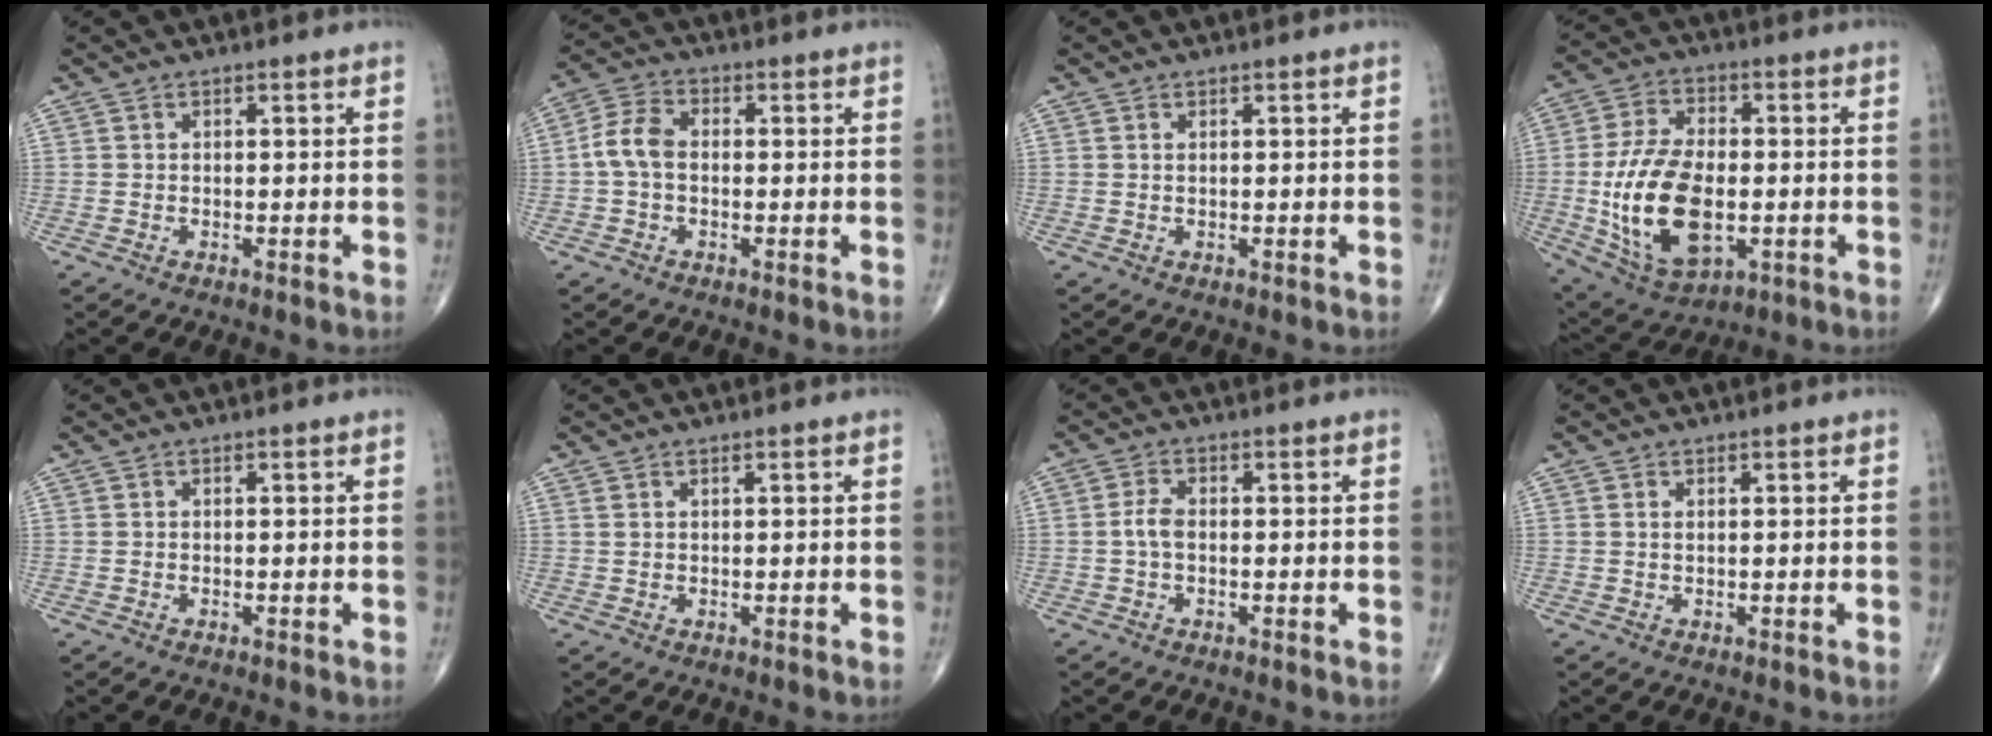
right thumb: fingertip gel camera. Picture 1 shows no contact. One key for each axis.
{"total": 5.9, "fx": -0.4, "fy": 3.8, "fz": 4.5, "tx": -0.091, "ty": 0.018, "tz": -0.017}
{"total": 0.0}
{"total": 18.4, "fx": -2.6, "fy": 10.1, "fz": 15.1, "tx": -0.283, "ty": 0.001, "tz": -0.031}
{"total": 0.0}
{"total": 0.6, "fx": 0.5, "fy": 0.1, "fz": 0.4, "tx": -0.010, "ty": 0.002, "tz": 0.013}
{"total": 2.7, "fx": -0.3, "fy": 1.4, "fz": 2.3, "tx": -0.052, "ty": 0.007, "tz": -0.010}
{"total": 0.5, "fx": 0.3, "fy": 0.1, "fz": 0.4, "tx": -0.012, "ty": 0.003, "tz": 0.007}